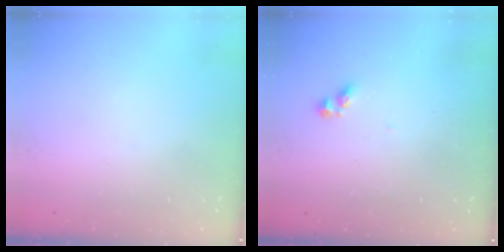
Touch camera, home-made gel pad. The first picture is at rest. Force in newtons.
{"total": 4.4, "press": 4.4, "slide": 0.4}